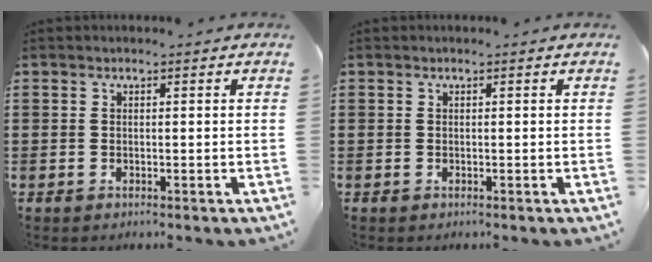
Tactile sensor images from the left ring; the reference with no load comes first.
{"total": 0.0}